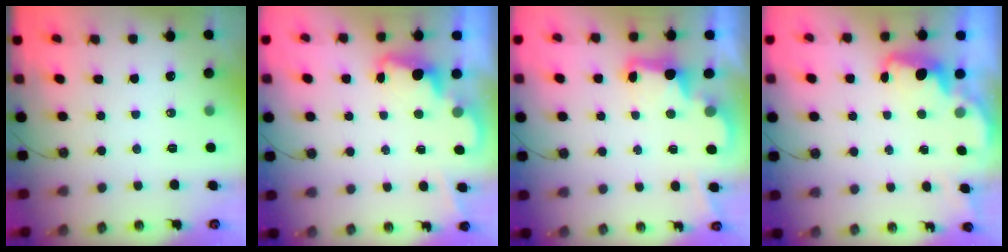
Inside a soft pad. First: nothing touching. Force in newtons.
{"total": 2.5, "press": 2.4, "slide": 0.5}
{"total": 3.0, "press": 3.0, "slide": 0.6}
{"total": 2.5, "press": 2.4, "slide": 0.6}